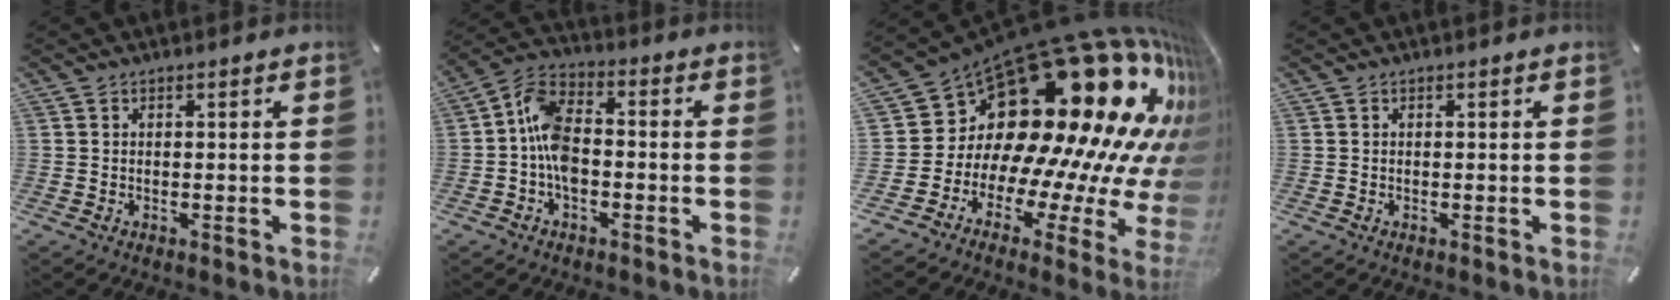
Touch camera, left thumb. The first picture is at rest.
{"total": 8.9, "force": [-2.6, 5.2, 6.8], "torque": [-0.145, 0.017, -0.048]}
{"total": 33.0, "force": [15.8, 17.3, 23.2], "torque": [-0.358, -0.201, 0.323]}
{"total": 0.0}